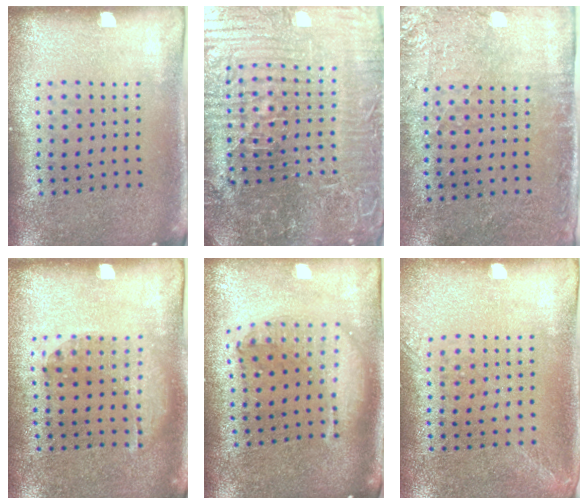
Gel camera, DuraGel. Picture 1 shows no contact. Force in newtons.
{"total": 7.9, "press": 6.9, "slide": 3.7}
{"total": 2.8, "press": 2.3, "slide": 1.6}
{"total": 1.2, "press": 0.9, "slide": 0.9}
{"total": 1.9, "press": 1.6, "slide": 1.0}
{"total": 1.3, "press": 1.0, "slide": 0.8}